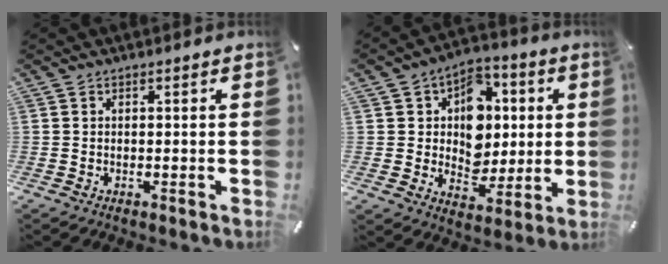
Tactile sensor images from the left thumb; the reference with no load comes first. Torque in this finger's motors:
{"motor_torque": [2.34, 2.28, 1.15, -0.14, 0.15]}